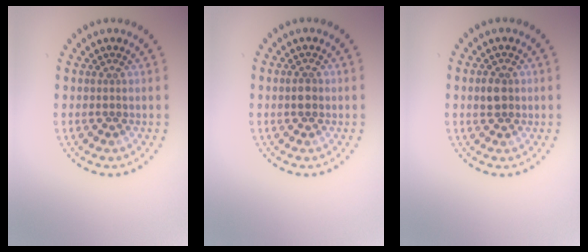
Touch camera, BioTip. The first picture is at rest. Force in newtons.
{"total": 1.4, "press": 1.4, "slide": 0.1}
{"total": 1.7, "press": 1.7, "slide": 0.3}